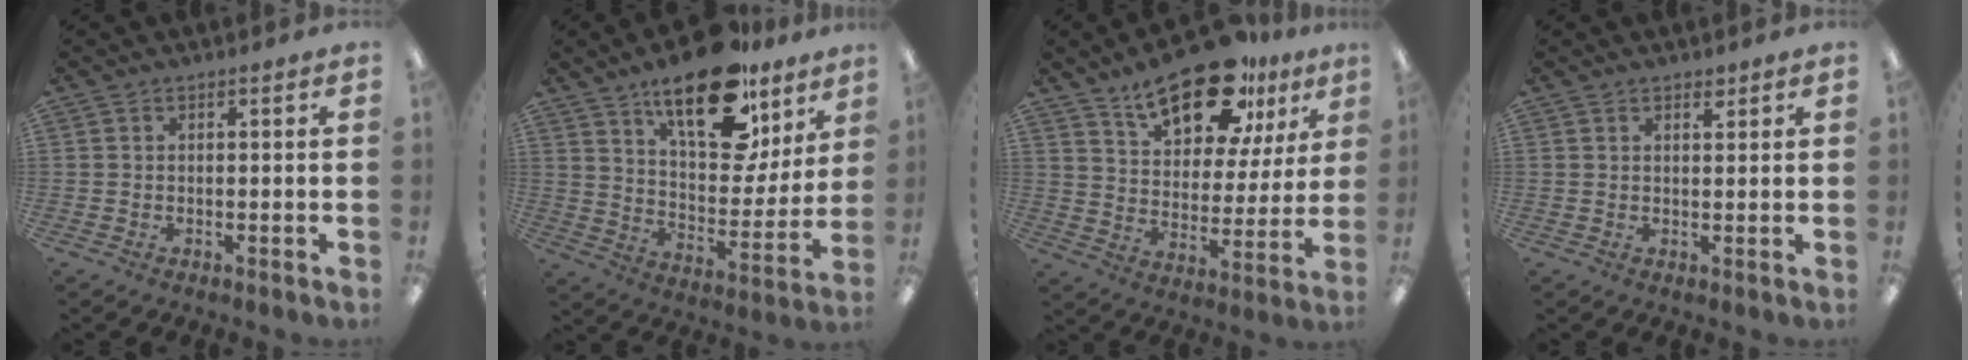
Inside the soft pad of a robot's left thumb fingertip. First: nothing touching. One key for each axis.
{"total": 22.3, "fx": 14.7, "fy": 10.0, "fz": 13.5, "tx": -0.198, "ty": -0.087, "tz": 0.249}
{"total": 20.0, "fx": 13.7, "fy": 9.0, "fz": 11.4, "tx": -0.173, "ty": -0.071, "tz": 0.232}
{"total": 1.9, "fx": 1.5, "fy": 0.7, "fz": 0.8, "tx": -0.008, "ty": -0.003, "tz": 0.026}